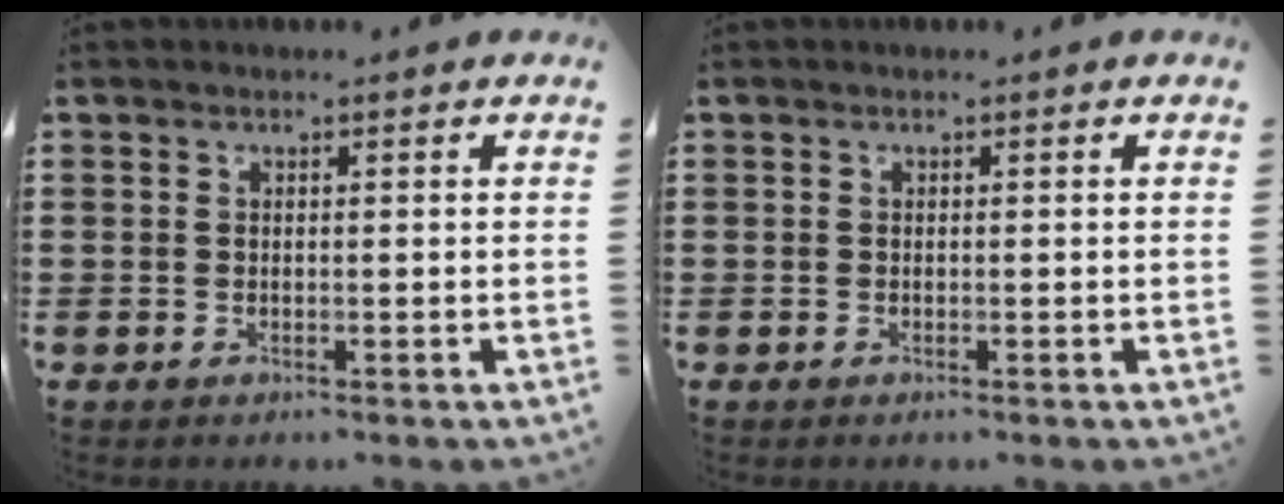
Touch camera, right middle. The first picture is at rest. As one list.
[{"total": 0.0}]